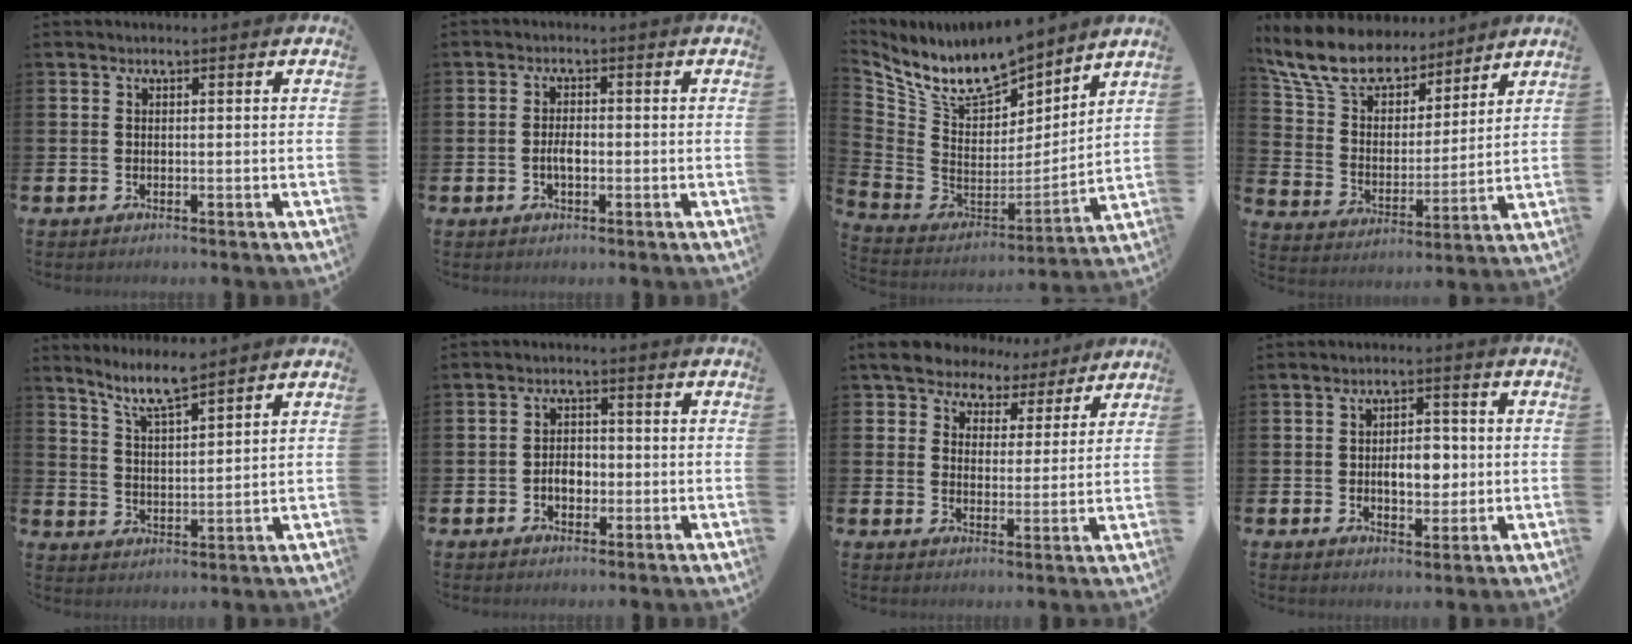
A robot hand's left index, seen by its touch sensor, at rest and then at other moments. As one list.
[{"total": 2.3, "force": [-0.5, 1.1, 1.9], "torque": [-0.027, 0.000, -0.012]}, {"total": 10.4, "force": [9.4, 3.3, 3.1], "torque": [-0.110, -0.067, 0.170]}, {"total": 11.2, "force": [10.0, 4.0, 3.3], "torque": [-0.122, -0.055, 0.184]}, {"total": 6.6, "force": [6.0, 0.6, 2.7], "torque": [-0.068, -0.024, 0.106]}, {"total": 3.0, "force": [-0.9, 2.1, 2.0], "torque": [-0.029, 0.001, -0.021]}, {"total": 7.2, "force": [6.3, 3.3, 0.8], "torque": [-0.041, -0.037, 0.113]}, {"total": 4.6, "force": [-0.4, 3.2, 3.4], "torque": [-0.045, 0.001, -0.018]}]